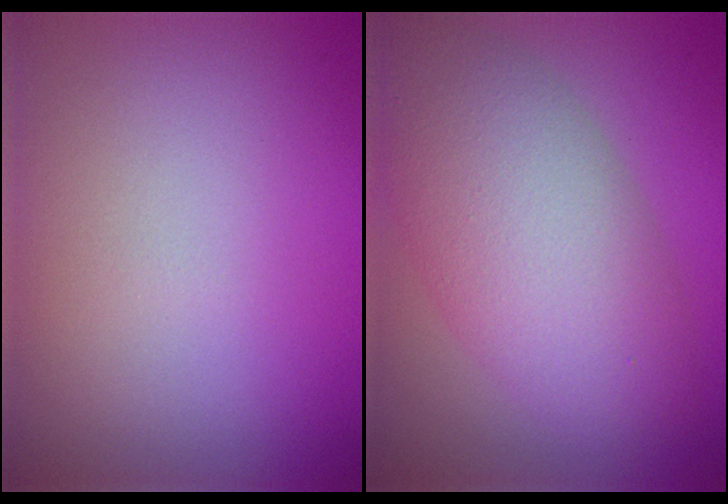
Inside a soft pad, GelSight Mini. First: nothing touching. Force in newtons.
{"total": 8.6, "press": 8.6, "slide": 0.6}